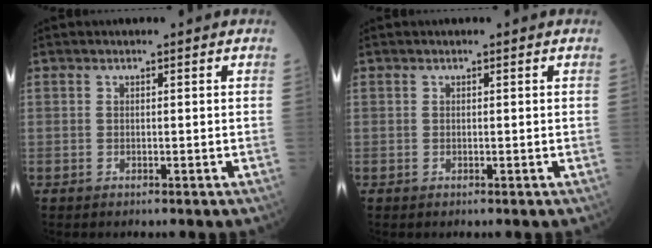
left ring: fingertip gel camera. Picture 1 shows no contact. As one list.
[{"total": 0.0}]